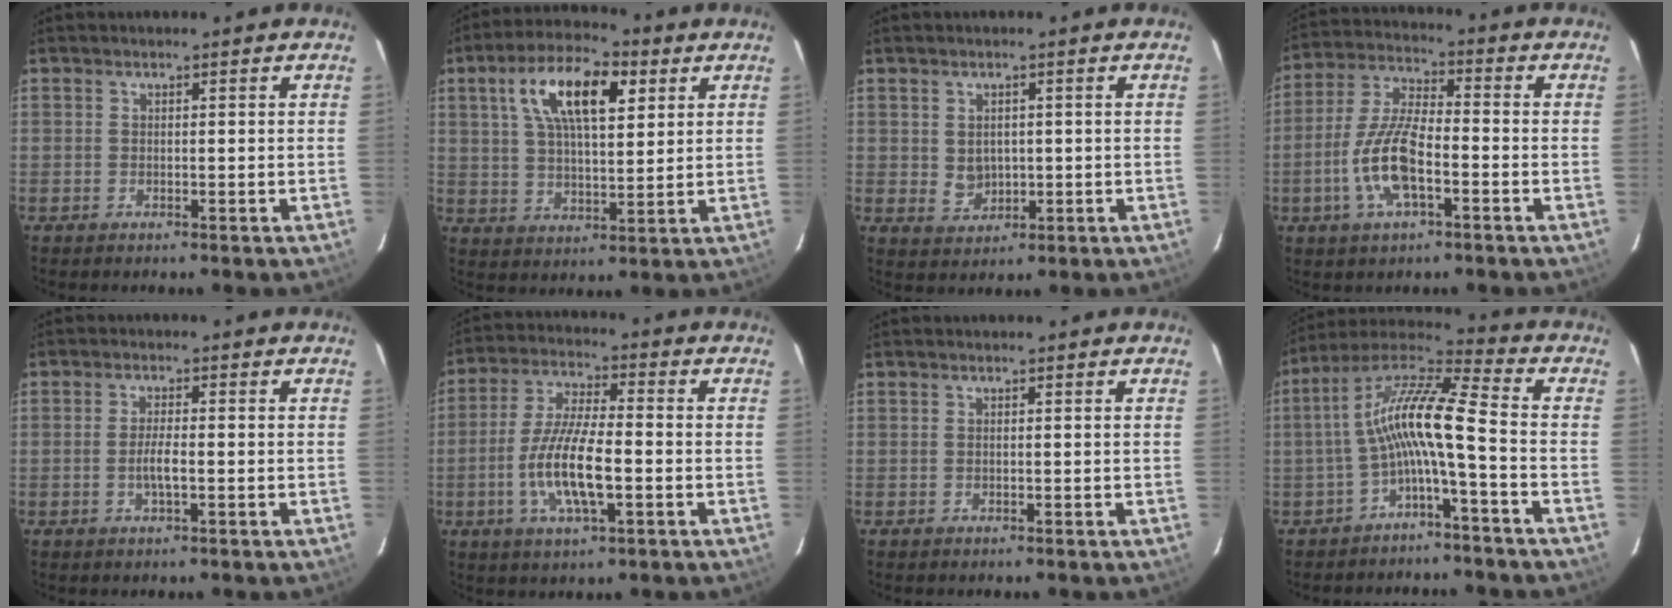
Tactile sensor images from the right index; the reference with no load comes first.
{"total": 13.7, "force": [5.5, 5.6, 11.2], "torque": [-0.200, 0.030, 0.095]}
{"total": 3.7, "force": [0.1, 3.4, 1.5], "torque": [-0.028, 0.004, 0.010]}
{"total": 11.8, "force": [-4.1, 4.1, 10.2], "torque": [-0.219, 0.001, -0.081]}
{"total": 3.1, "force": [-0.8, 0.5, 2.9], "torque": [-0.056, -0.002, -0.016]}
{"total": 12.0, "force": [-3.2, 3.1, 11.1], "torque": [-0.225, -0.004, -0.061]}
{"total": 0.0}
{"total": 11.7, "force": [-2.8, 1.1, 11.4], "torque": [-0.231, 0.022, -0.059]}